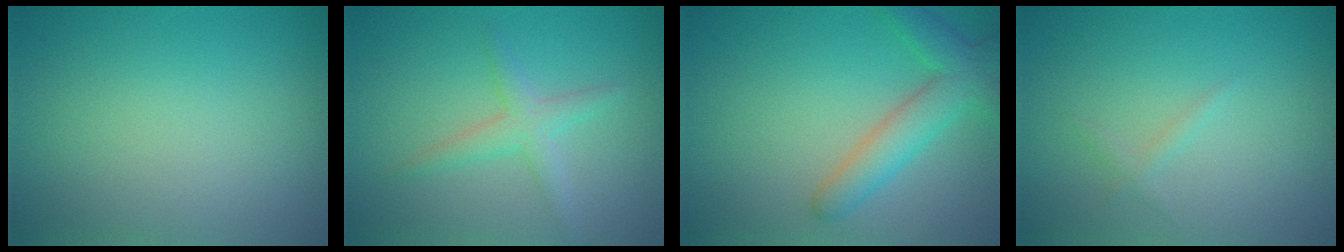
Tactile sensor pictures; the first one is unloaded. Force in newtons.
{"total": 2.4, "press": 2.4, "slide": 0.0}
{"total": 4.2, "press": 4.2, "slide": 0.2}
{"total": 0.7, "press": 0.7, "slide": 0.1}